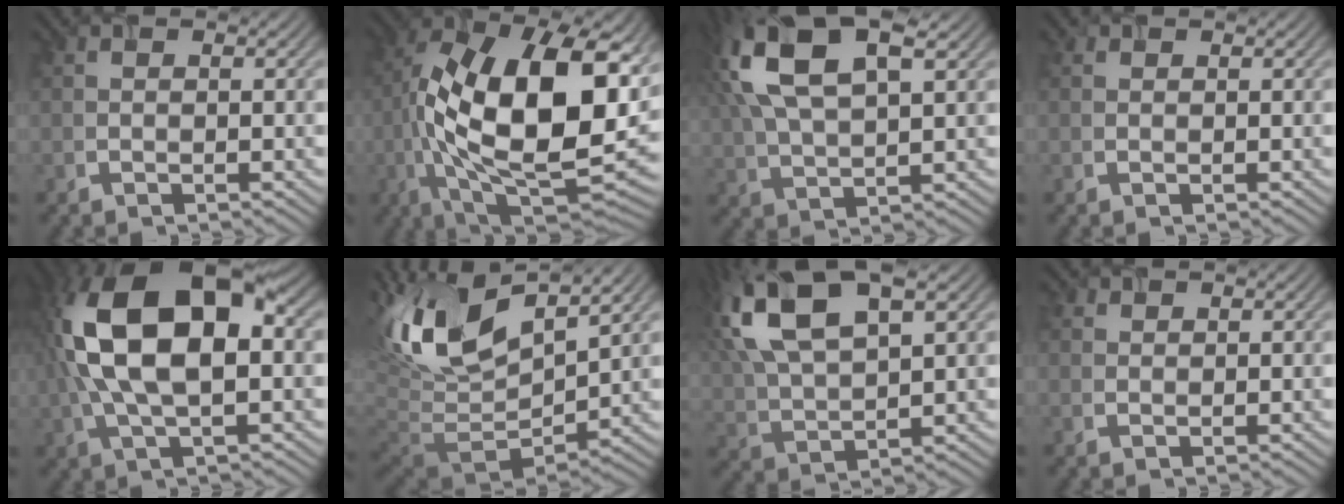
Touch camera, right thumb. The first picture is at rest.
{"total": 19.5, "force": [0.4, 9.7, 16.9], "torque": [-0.315, -0.003, 0.010]}
{"total": 13.3, "force": [6.1, 5.8, 10.3], "torque": [-0.238, 0.021, 0.118]}
{"total": 0.5, "force": [0.4, 0.4, 0.1], "torque": [-0.005, 0.002, 0.011]}
{"total": 15.6, "force": [1.5, 8.2, 13.2], "torque": [-0.279, 0.015, 0.032]}
{"total": 14.9, "force": [4.5, 7.8, 11.9], "torque": [-0.260, 0.007, 0.087]}
{"total": 13.1, "force": [6.3, 5.5, 10.1], "torque": [-0.236, 0.023, 0.126]}
{"total": 1.0, "force": [0.7, 0.6, 0.2], "torque": [-0.007, 0.006, 0.019]}